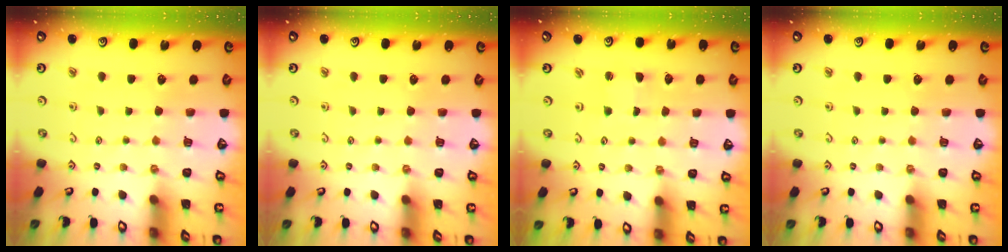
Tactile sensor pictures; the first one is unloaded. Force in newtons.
{"total": 0.0}
{"total": 1.1, "press": 1.1, "slide": 0.2}
{"total": 0.0}